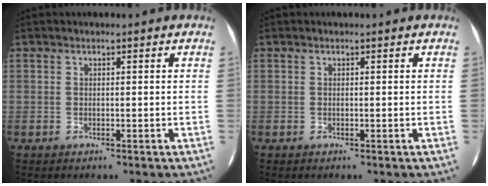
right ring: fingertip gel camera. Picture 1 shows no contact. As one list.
[{"total": 0.0}]